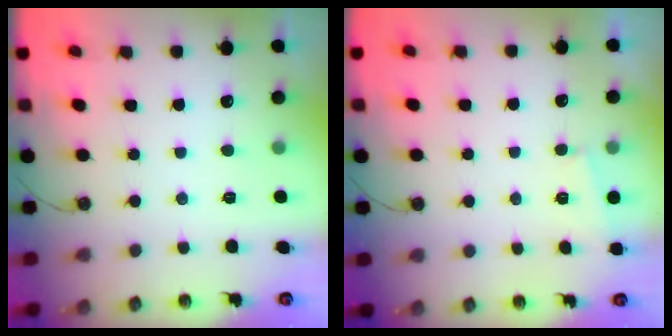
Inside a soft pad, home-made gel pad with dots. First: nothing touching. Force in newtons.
{"total": 1.6, "press": 1.0, "slide": 1.2}